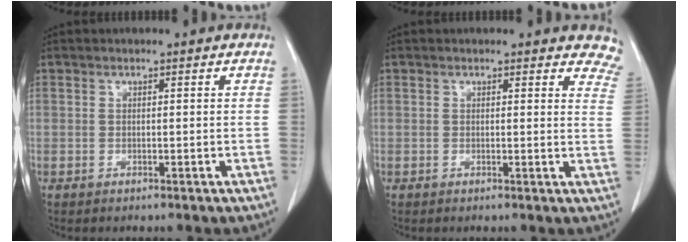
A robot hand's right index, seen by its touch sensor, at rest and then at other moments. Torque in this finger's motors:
{"motor_torque": [-0.03, 0.14, 0.01, 0.00]}